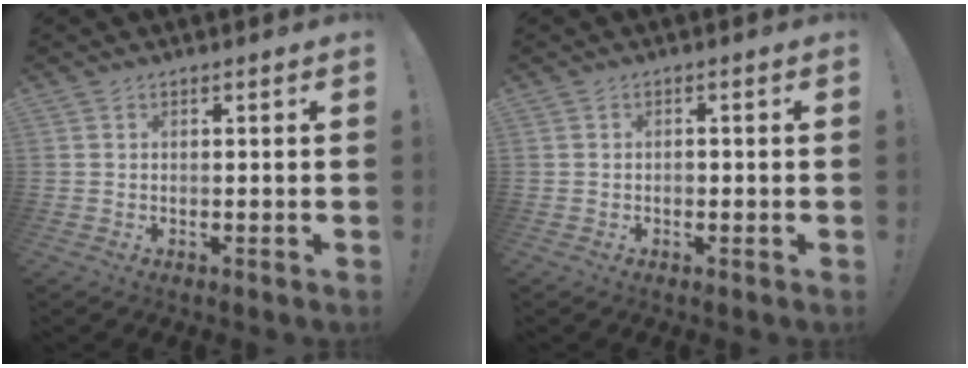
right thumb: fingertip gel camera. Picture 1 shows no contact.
{"total": 1.0, "force": [-0.6, 0.5, 0.5], "torque": [-0.009, 0.001, -0.011]}